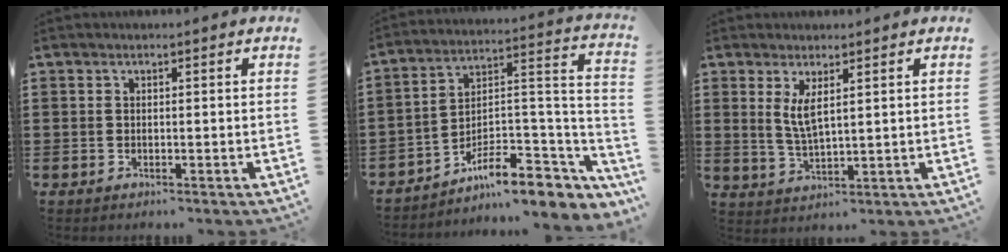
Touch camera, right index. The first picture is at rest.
{"total": 9.2, "force": [-6.8, 3.4, 5.2], "torque": [-0.079, 0.008, -0.125]}
{"total": 3.9, "force": [1.6, 1.1, 3.4], "torque": [-0.071, 0.000, 0.028]}